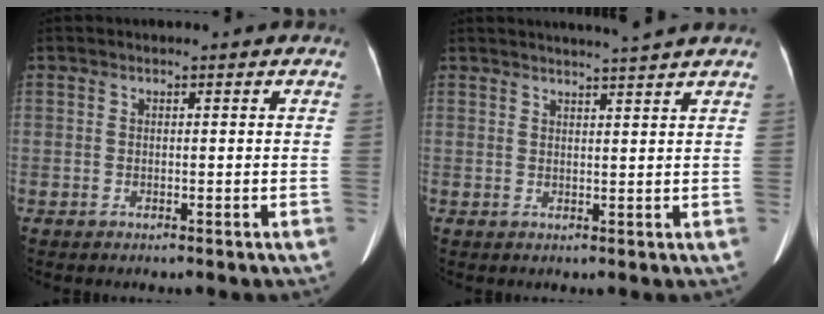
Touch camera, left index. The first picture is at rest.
{"total": 4.8, "force": [4.3, -1.4, 1.6], "torque": [-0.021, 0.000, 0.053]}